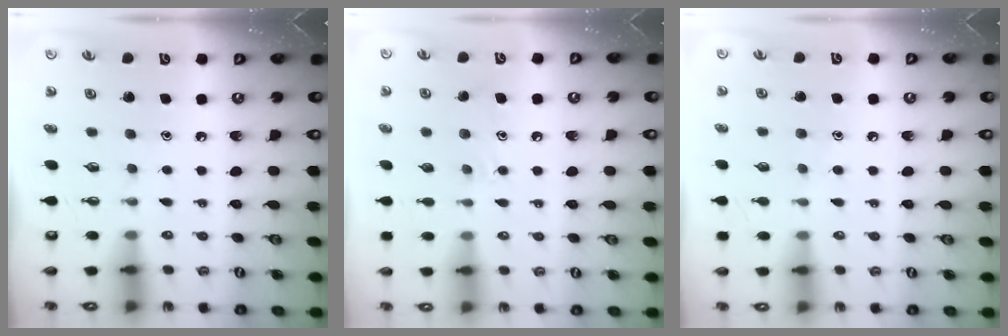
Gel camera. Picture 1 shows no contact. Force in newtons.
{"total": 8.5, "press": 8.5, "slide": 0.5}
{"total": 7.0, "press": 7.0, "slide": 0.7}